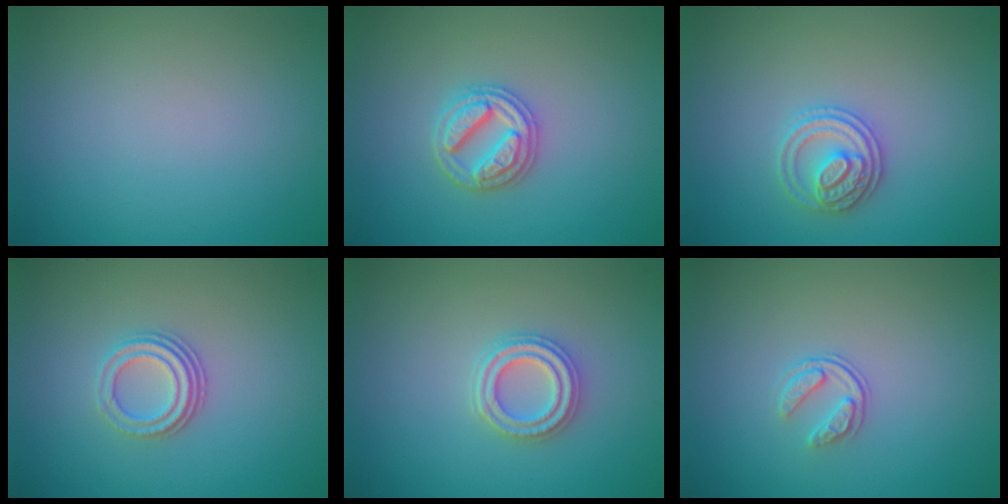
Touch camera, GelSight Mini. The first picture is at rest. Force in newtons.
{"total": 3.1, "press": 3.1, "slide": 0.4}
{"total": 2.7, "press": 2.6, "slide": 0.5}
{"total": 3.0, "press": 2.2, "slide": 2.0}
{"total": 2.7, "press": 2.5, "slide": 0.9}
{"total": 1.7, "press": 1.1, "slide": 1.3}